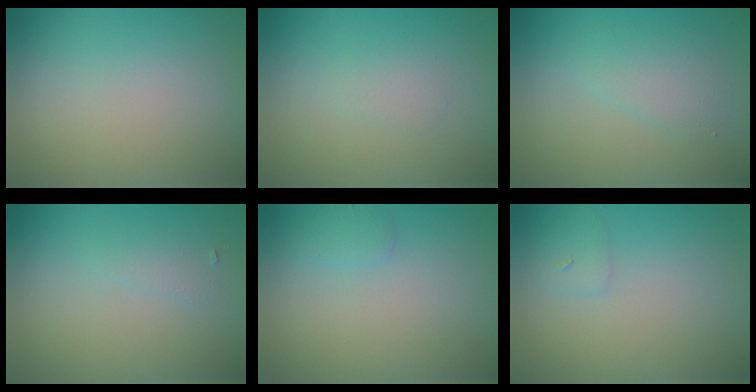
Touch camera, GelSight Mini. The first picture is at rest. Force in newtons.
{"total": 0.9, "press": 0.9, "slide": 0.0}
{"total": 2.0, "press": 2.0, "slide": 0.1}
{"total": 0.8, "press": 0.8, "slide": 0.0}
{"total": 1.0, "press": 0.9, "slide": 0.1}
{"total": 0.5, "press": 0.5, "slide": 0.0}